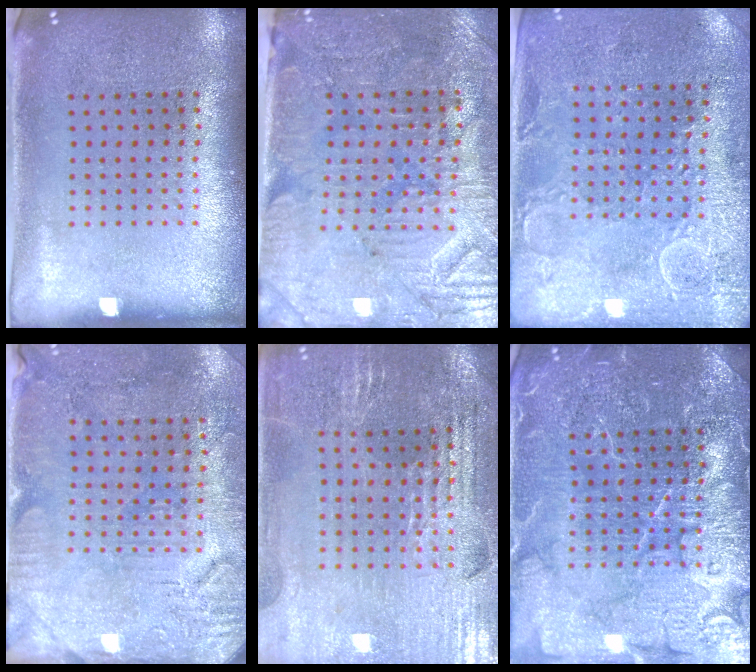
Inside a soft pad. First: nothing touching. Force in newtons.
{"total": 3.6, "press": 3.4, "slide": 1.2}
{"total": 2.8, "press": 2.7, "slide": 0.8}
{"total": 3.1, "press": 2.8, "slide": 1.3}
{"total": 2.9, "press": 2.9, "slide": 0.5}
{"total": 6.9, "press": 6.8, "slide": 0.9}